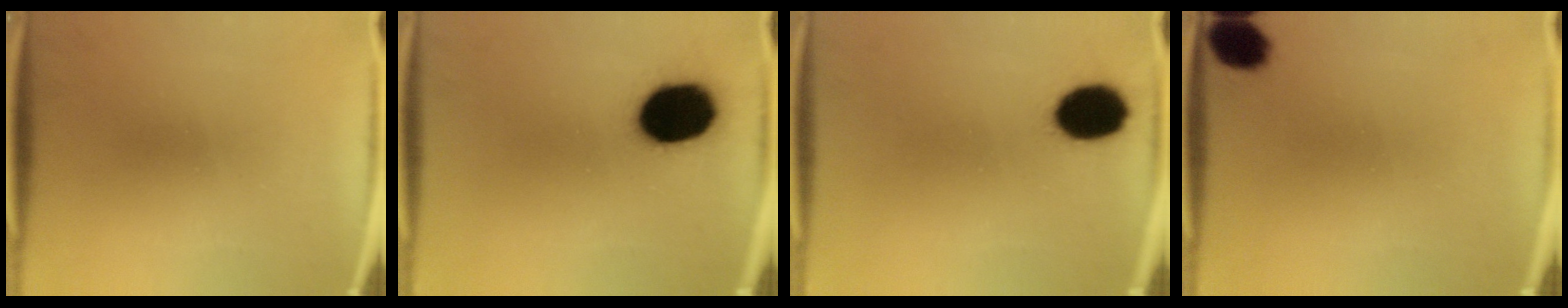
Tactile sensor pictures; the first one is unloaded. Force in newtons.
{"total": 16.3}
{"total": 11.4}
{"total": 6.7}